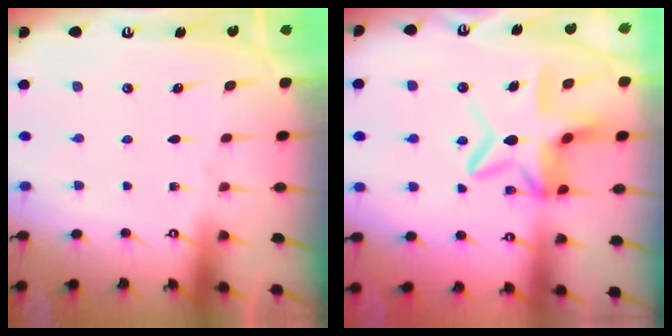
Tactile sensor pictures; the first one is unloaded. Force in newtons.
{"total": 12.3, "press": 12.2, "slide": 1.2}